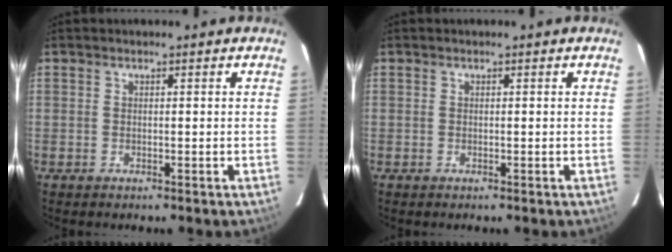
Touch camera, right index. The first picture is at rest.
{"total": 0.0}